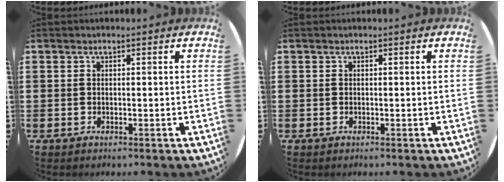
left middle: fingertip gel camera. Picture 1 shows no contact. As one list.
[{"total": 0.0}]